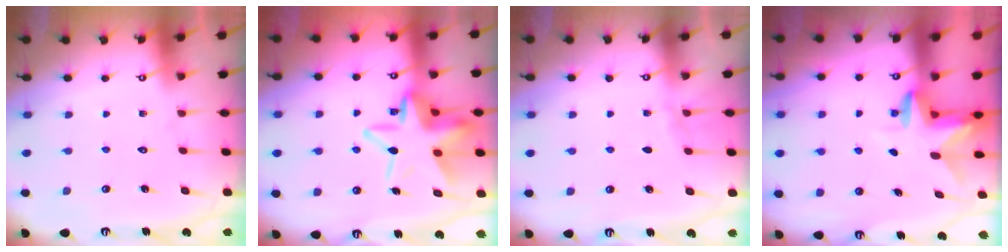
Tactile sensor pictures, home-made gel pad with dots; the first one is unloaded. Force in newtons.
{"total": 15.6, "press": 15.4, "slide": 2.6}
{"total": 2.1, "press": 2.0, "slide": 0.3}
{"total": 3.0, "press": 3.0, "slide": 0.3}